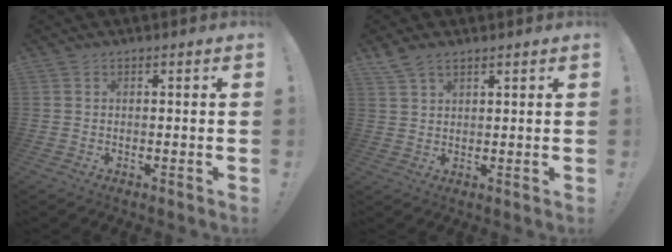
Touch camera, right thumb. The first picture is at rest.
{"total": 4.5, "force": [3.3, 1.9, 2.3], "torque": [-0.050, -0.012, 0.064]}